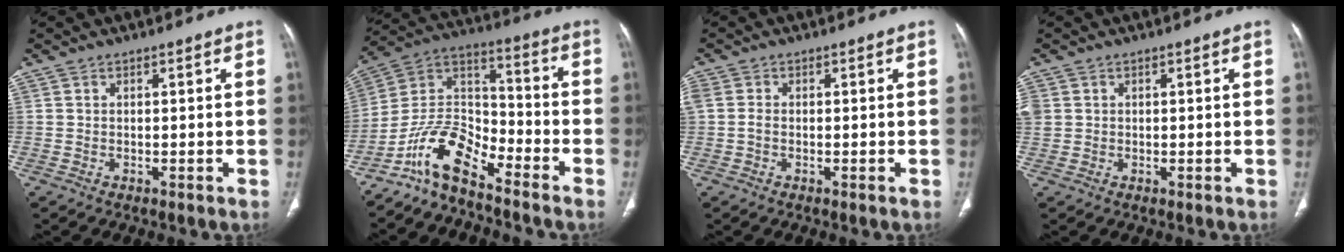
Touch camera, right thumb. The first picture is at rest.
{"total": 11.2, "force": [-8.9, 3.9, 5.6], "torque": [-0.099, 0.090, -0.179]}
{"total": 1.9, "force": [-0.5, 1.1, 1.4], "torque": [-0.031, 0.002, -0.012]}
{"total": 3.5, "force": [0.6, 3.2, 1.5], "torque": [-0.043, 0.014, 0.021]}